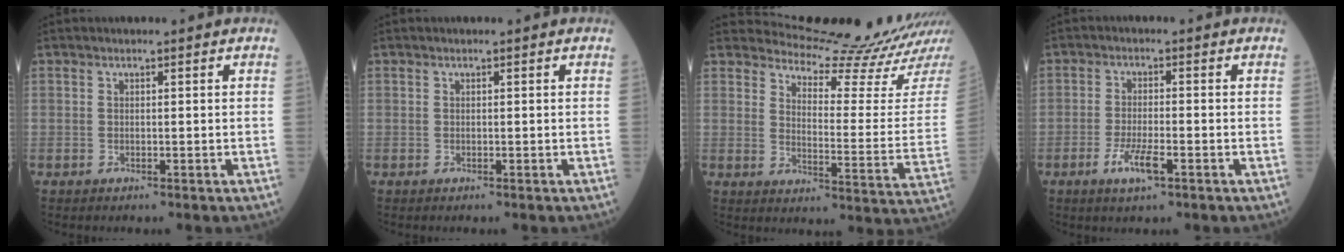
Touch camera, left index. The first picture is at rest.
{"total": 0.0}
{"total": 14.2, "force": [13.9, -2.5, 1.3], "torque": [-0.025, -0.118, 0.174]}
{"total": 4.4, "force": [-2.2, 0.8, 3.7], "torque": [-0.082, -0.005, -0.041]}